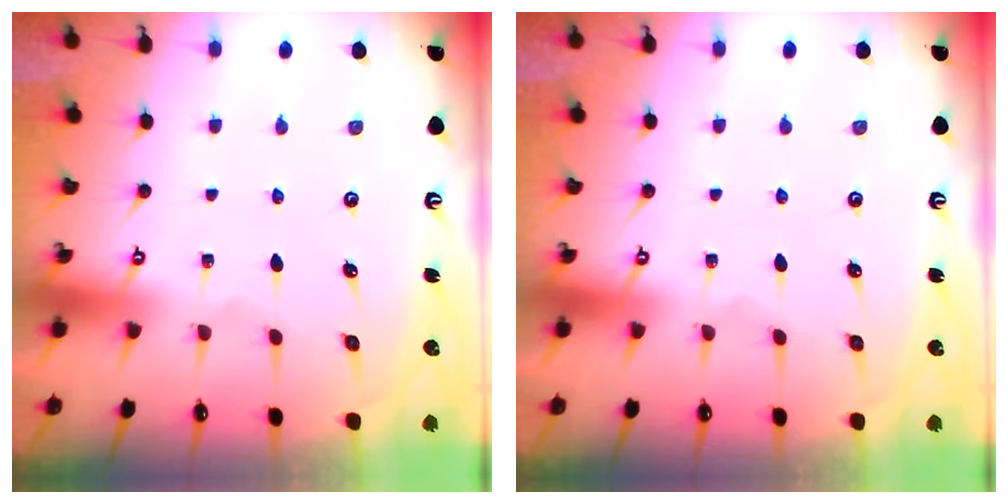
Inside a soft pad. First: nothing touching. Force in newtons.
{"total": 0.0}